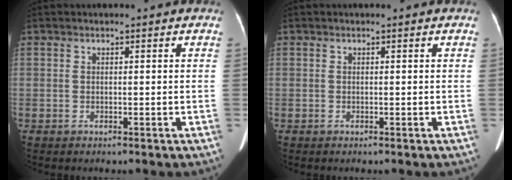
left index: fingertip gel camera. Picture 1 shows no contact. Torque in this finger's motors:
{"motor_torque": [-0.06, -0.01, 0.00, 0.00]}